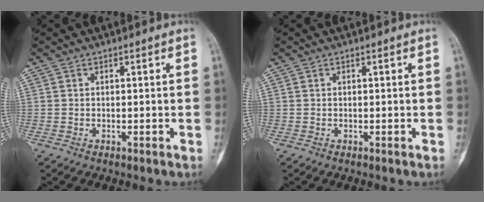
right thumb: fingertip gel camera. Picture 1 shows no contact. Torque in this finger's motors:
{"motor_torque": [0.10, 0.06, 0.02, 0.00, 0.03]}